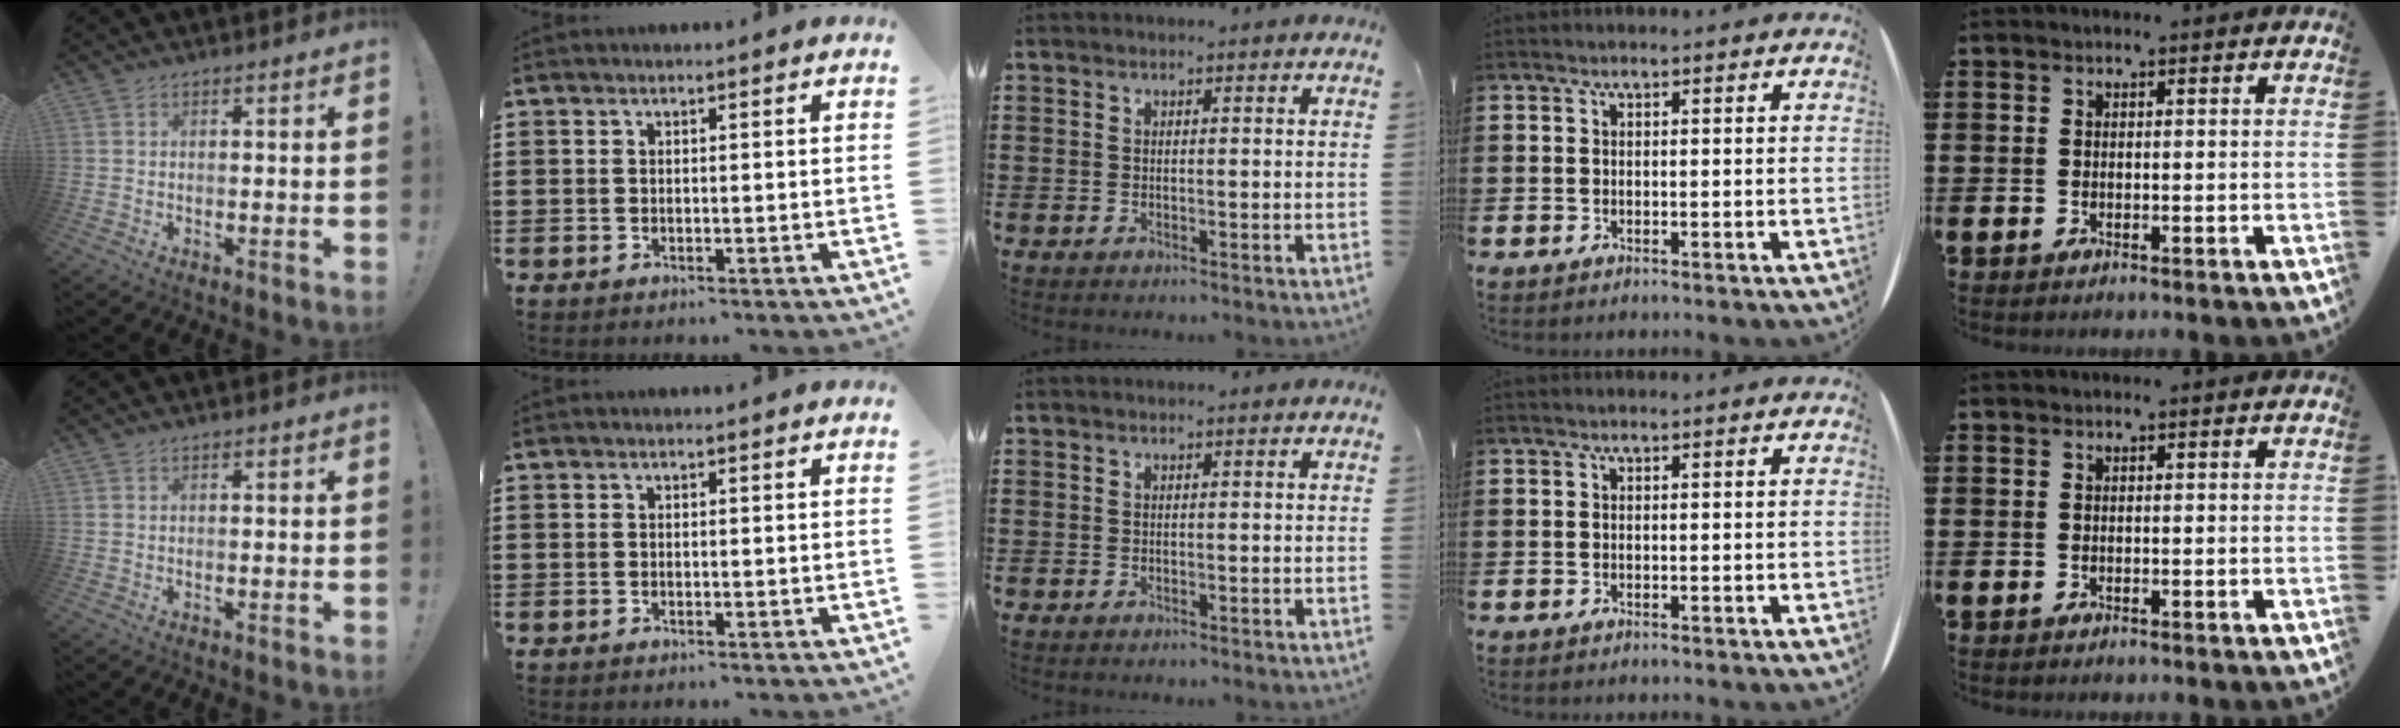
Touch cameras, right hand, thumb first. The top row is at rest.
{}